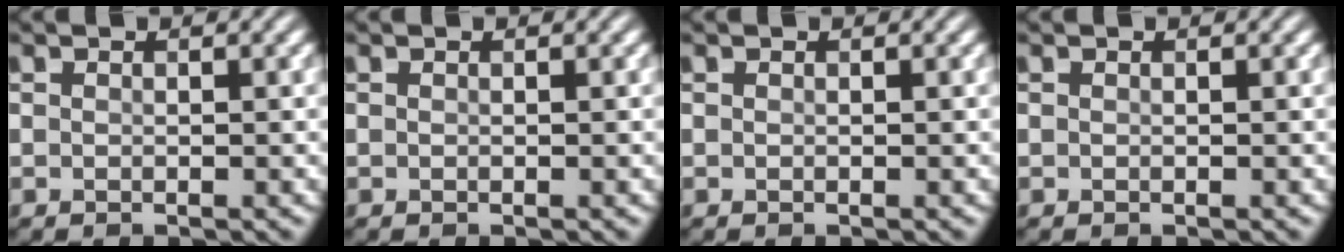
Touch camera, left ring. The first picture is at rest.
{"total": 0.0}
{"total": 0.0}
{"total": 0.0}